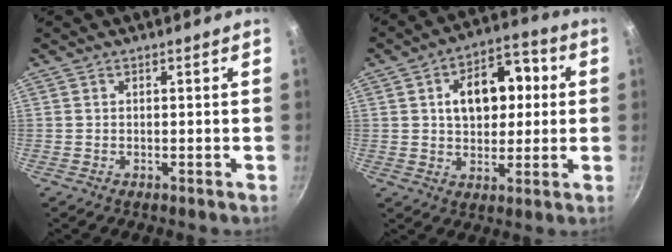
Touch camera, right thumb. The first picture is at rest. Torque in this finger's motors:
{"motor_torque": [1.60, 1.68, 1.34, -0.01, 0.07]}